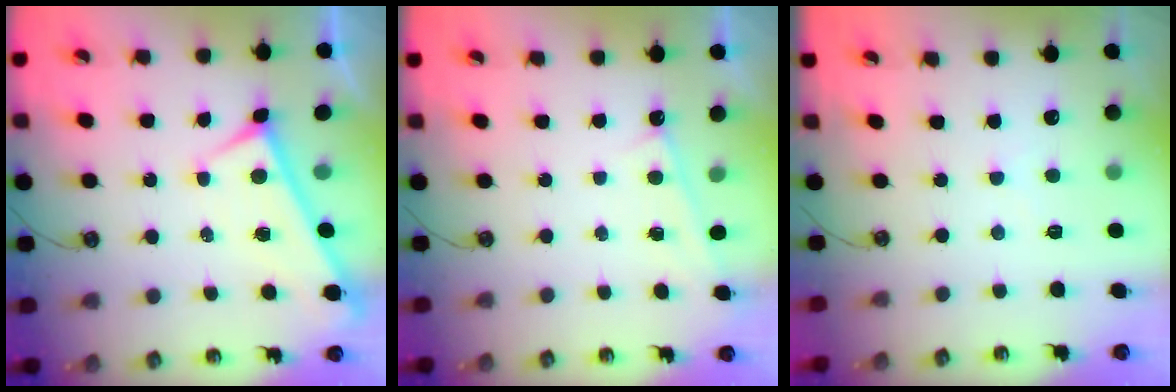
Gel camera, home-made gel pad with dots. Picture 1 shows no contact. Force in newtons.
{"total": 0.6, "press": 0.5, "slide": 0.1}
{"total": 0.0}